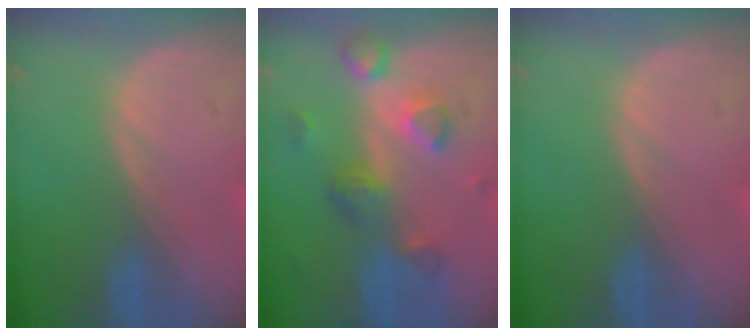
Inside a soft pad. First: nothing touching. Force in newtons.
{"total": 7.7, "press": 6.7, "slide": 3.7}
{"total": 0.0}